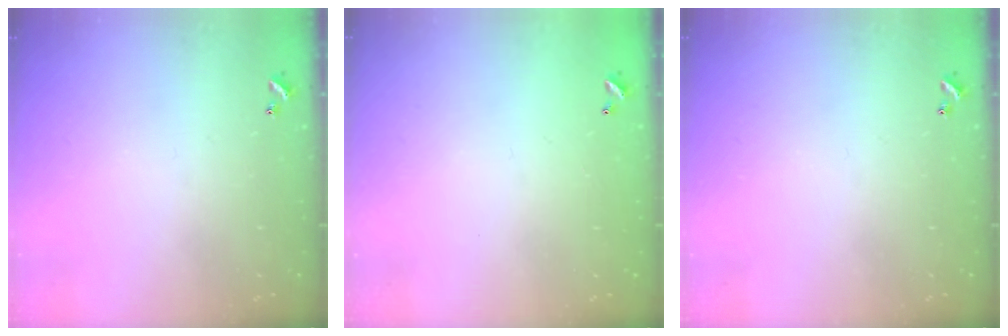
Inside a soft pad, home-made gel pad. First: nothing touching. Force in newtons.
{"total": 2.8, "press": 2.8, "slide": 0.1}
{"total": 0.0}